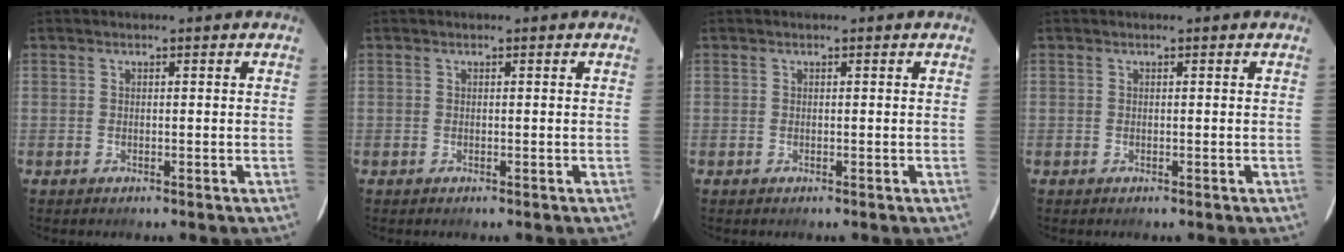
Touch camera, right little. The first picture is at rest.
{"total": 0.0}
{"total": 0.0}
{"total": 0.0}